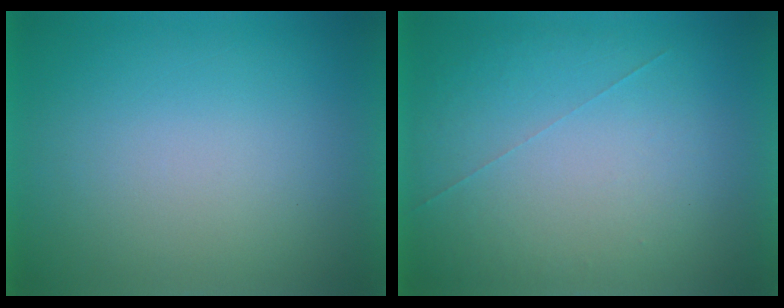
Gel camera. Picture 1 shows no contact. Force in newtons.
{"total": 1.0}